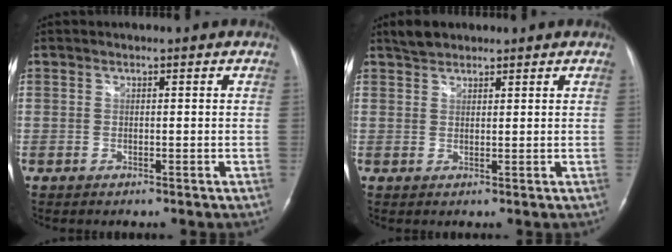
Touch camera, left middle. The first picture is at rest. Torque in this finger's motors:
{"motor_torque": [0.07, -0.02, -0.01, 0.00]}